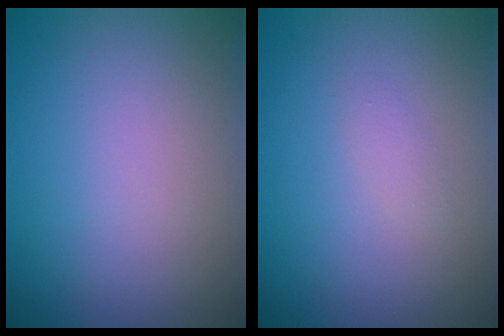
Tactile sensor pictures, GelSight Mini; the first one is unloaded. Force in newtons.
{"total": 0.7, "press": 0.7, "slide": 0.0}